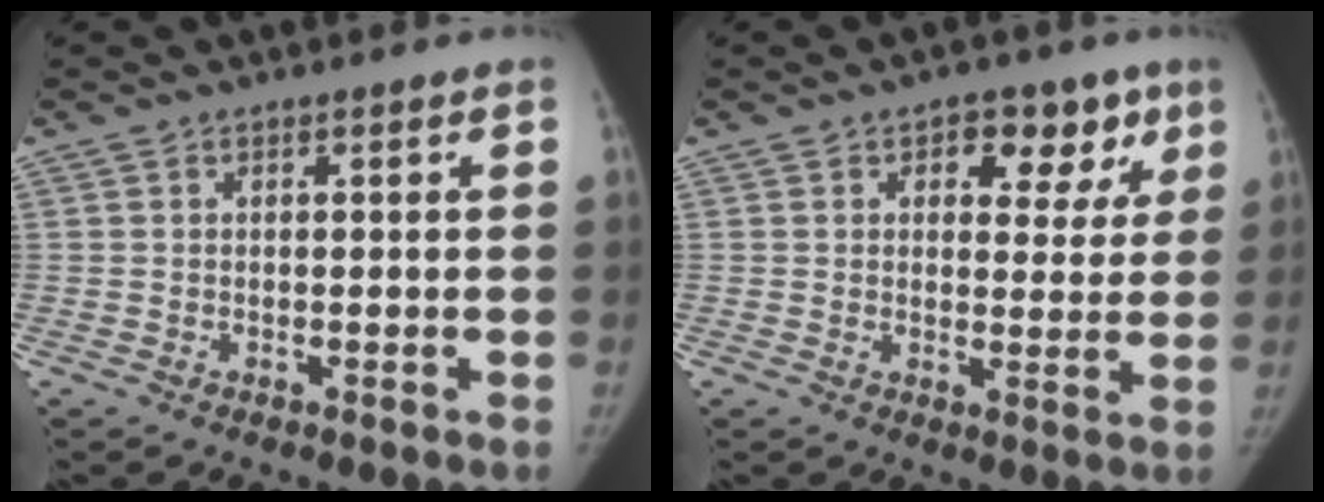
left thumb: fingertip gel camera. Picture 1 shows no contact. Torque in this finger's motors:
{"motor_torque": [0.01, 0.03, 0.31, -0.23, 0.09]}